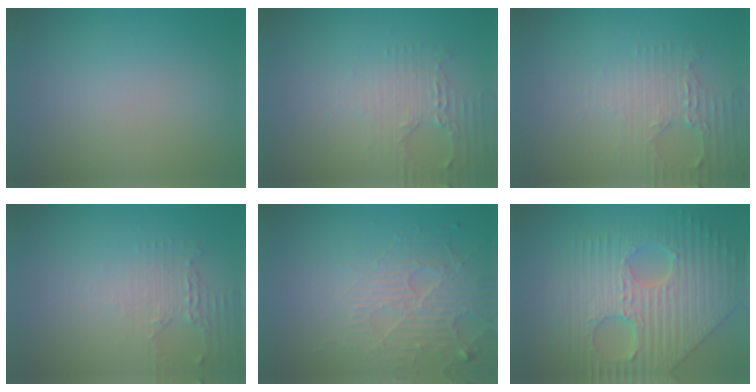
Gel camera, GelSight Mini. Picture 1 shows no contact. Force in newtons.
{"total": 2.4, "press": 2.3, "slide": 0.9}
{"total": 2.9, "press": 2.5, "slide": 1.5}
{"total": 2.3, "press": 1.6, "slide": 1.6}
{"total": 5.2, "press": 3.3, "slide": 4.1}
{"total": 9.8, "press": 6.8, "slide": 7.1}